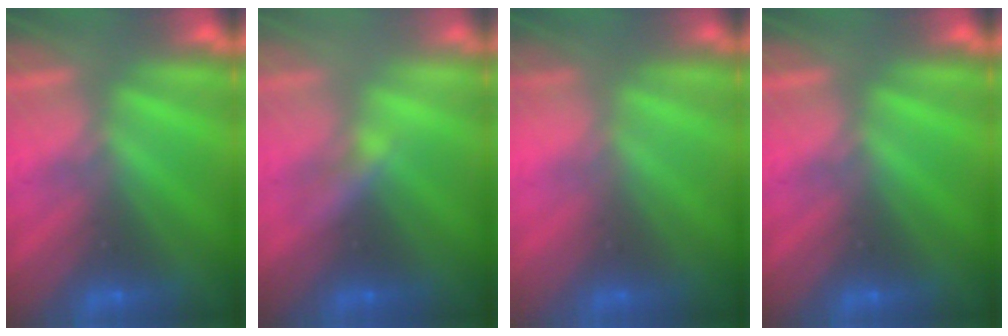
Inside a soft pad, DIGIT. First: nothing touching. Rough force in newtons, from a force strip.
{"total": 2.1}
{"total": 2.4}
{"total": 0.0}